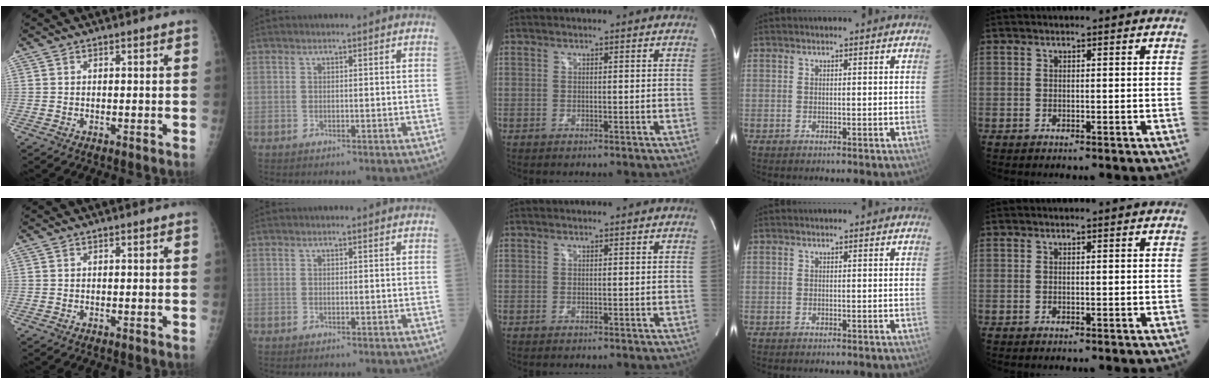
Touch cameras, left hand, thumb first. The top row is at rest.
{}